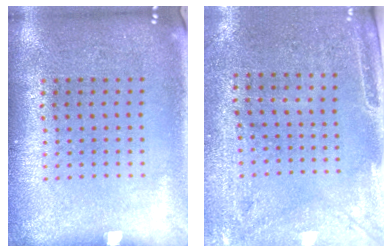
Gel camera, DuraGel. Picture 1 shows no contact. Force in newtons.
{"total": 3.0, "press": 2.5, "slide": 1.6}